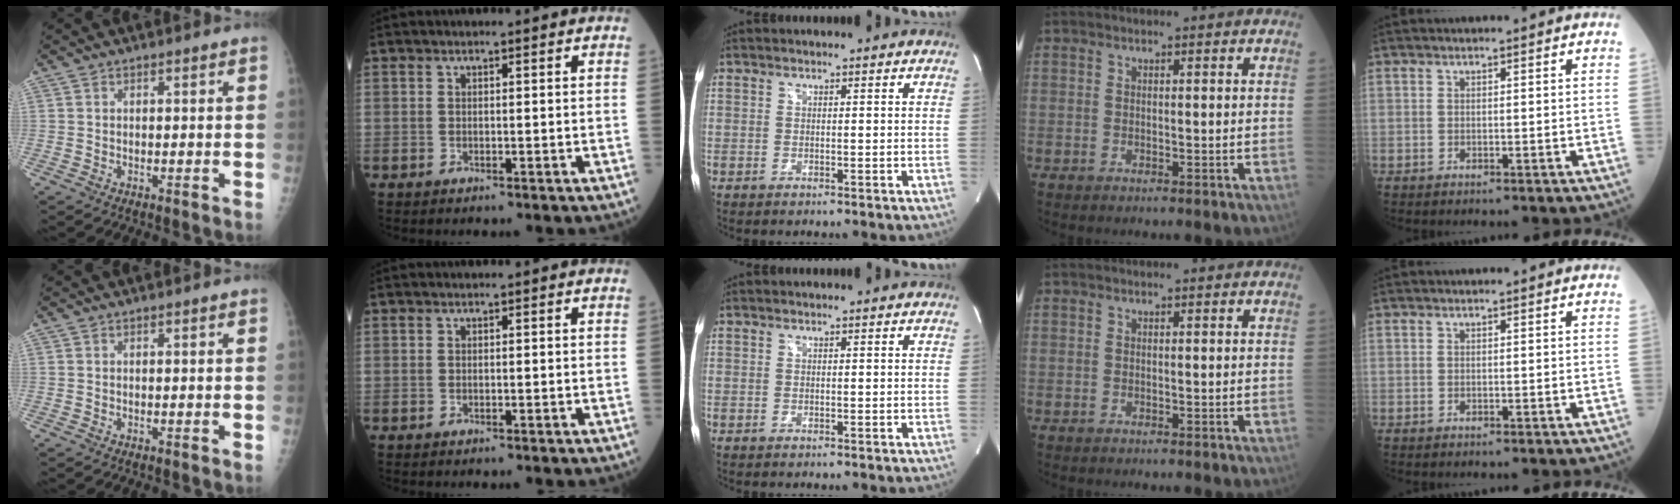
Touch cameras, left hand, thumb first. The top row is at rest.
{}